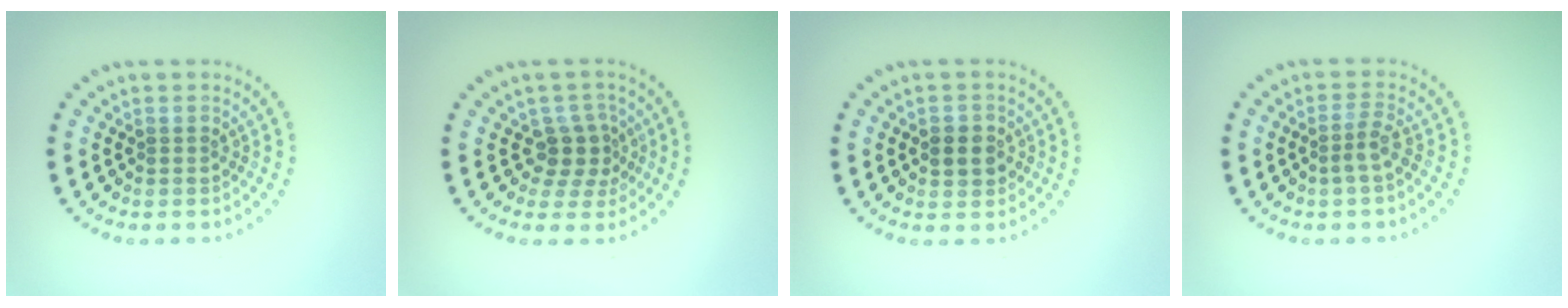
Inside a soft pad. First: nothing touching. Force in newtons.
{"total": 2.9, "press": 2.2, "slide": 1.9}
{"total": 2.2, "press": 2.2, "slide": 0.4}
{"total": 1.9, "press": 1.3, "slide": 1.3}